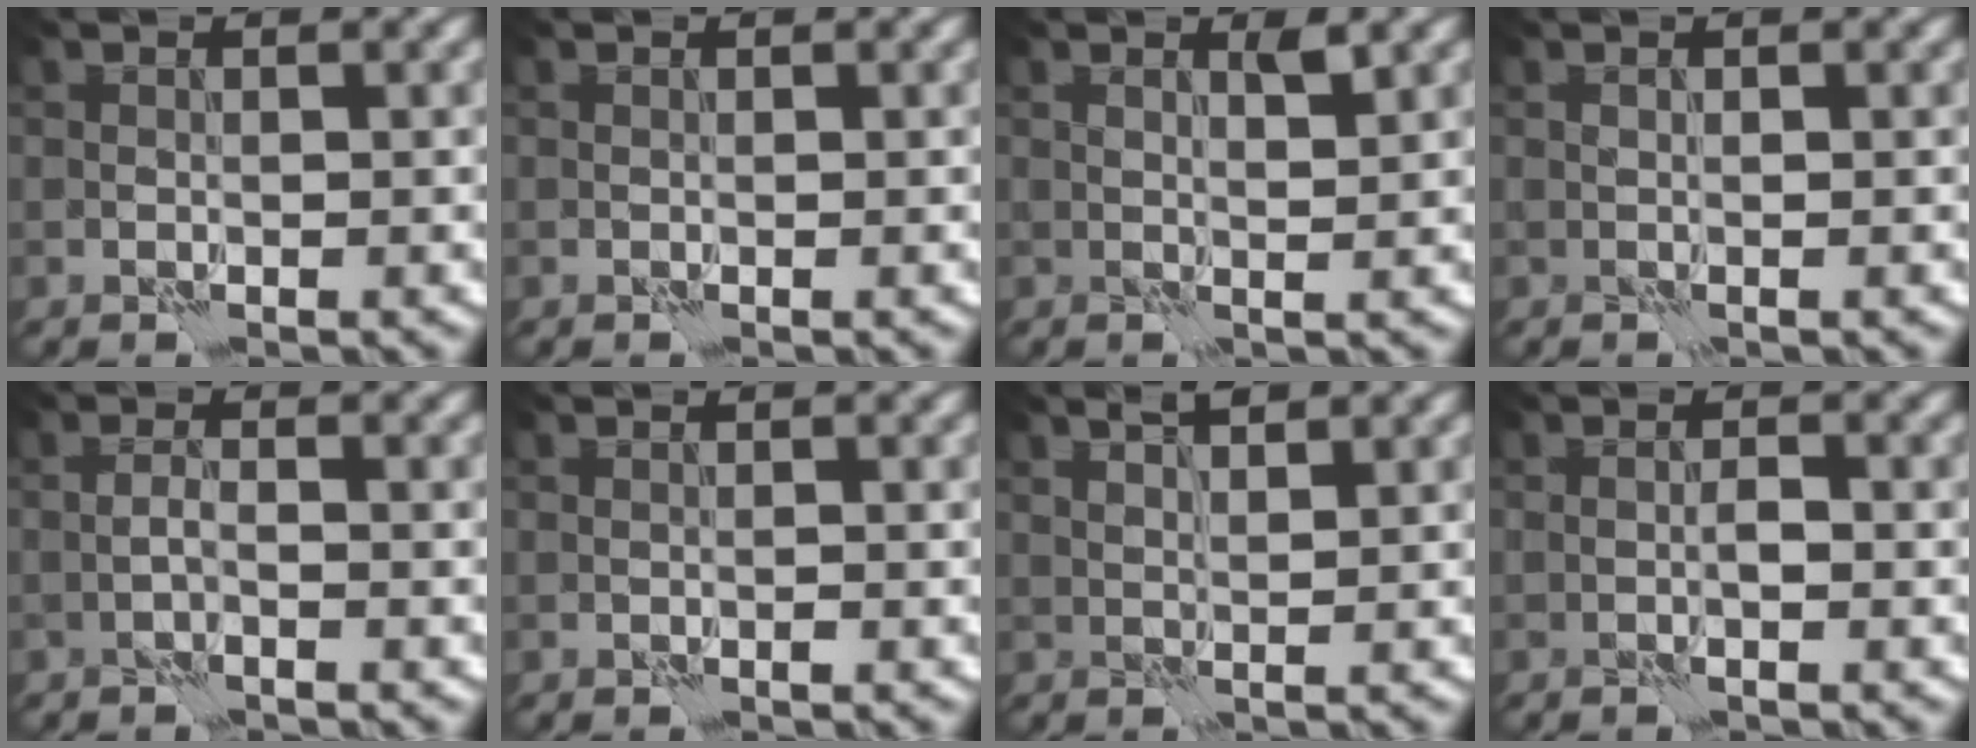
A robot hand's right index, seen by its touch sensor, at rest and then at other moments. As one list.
[{"total": 0.0}, {"total": 1.5, "force": [1.3, -0.7, 0.1], "torque": [-0.004, -0.005, 0.026]}, {"total": 0.9, "force": [0.6, -0.6, -0.2], "torque": [0.002, -0.002, 0.015]}, {"total": 0.7, "force": [0.0, -0.7, 0.1], "torque": [-0.004, 0.003, 0.000]}, {"total": 0.0}, {"total": 1.9, "force": [1.8, -0.4, 0.3], "torque": [-0.004, -0.003, 0.037]}, {"total": 0.7, "force": [0.2, -0.6, 0.2], "torque": [-0.003, 0.002, 0.006]}]